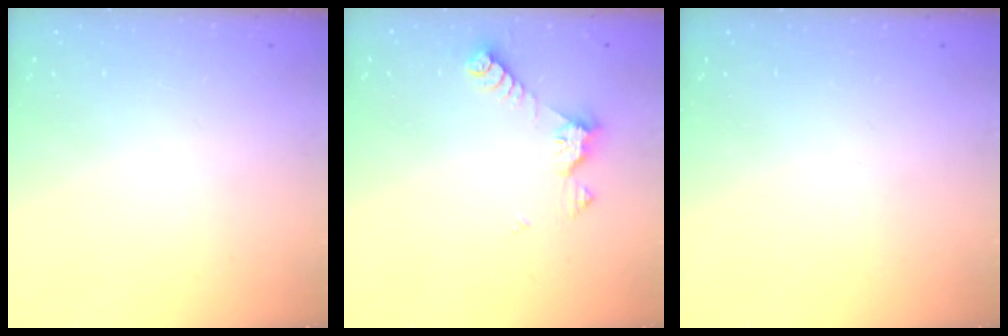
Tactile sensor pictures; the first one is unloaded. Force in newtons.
{"total": 6.7, "press": 6.7, "slide": 0.4}
{"total": 0.0}